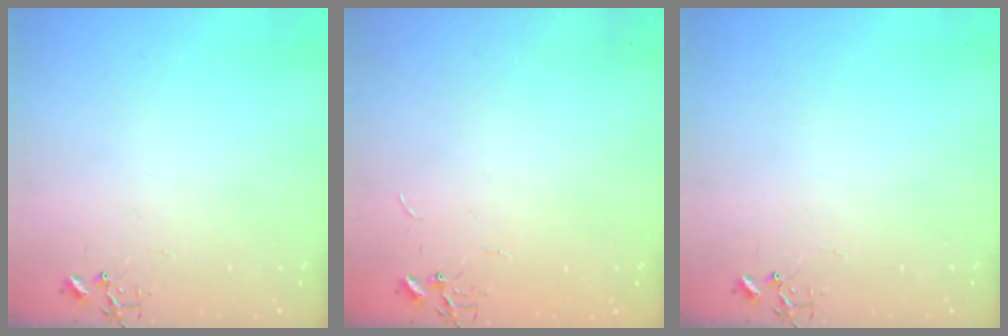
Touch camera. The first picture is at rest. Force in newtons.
{"total": 0.6, "press": 0.6, "slide": 0.1}
{"total": 0.0}